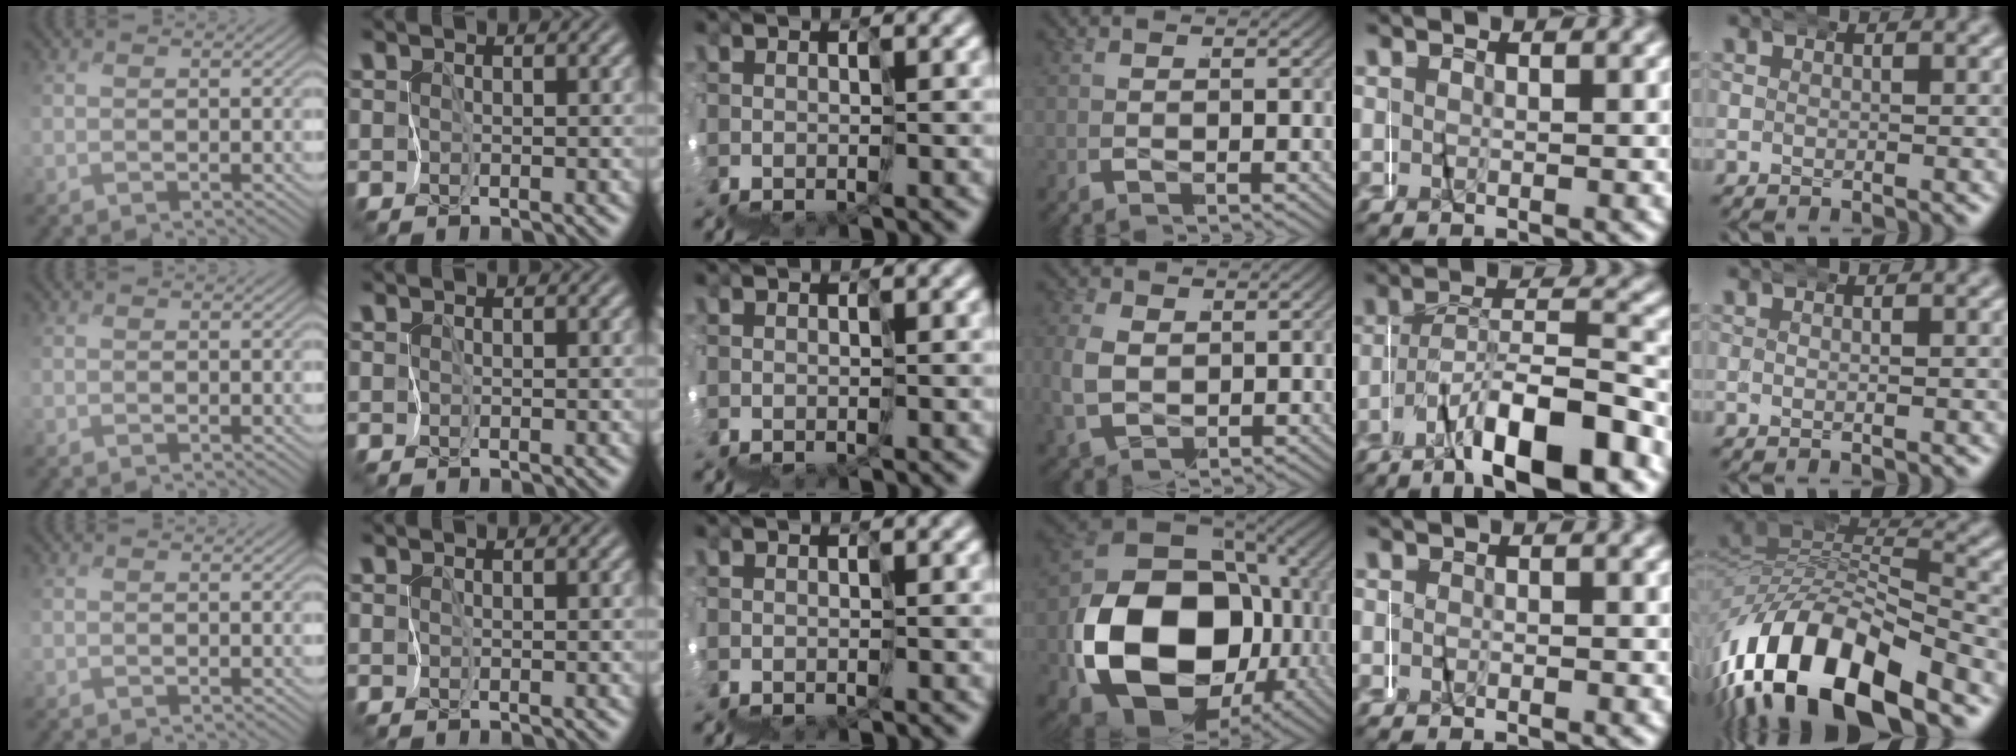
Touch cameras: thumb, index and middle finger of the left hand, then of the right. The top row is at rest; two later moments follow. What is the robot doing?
{"motion": "wrap", "object": "napkin"}